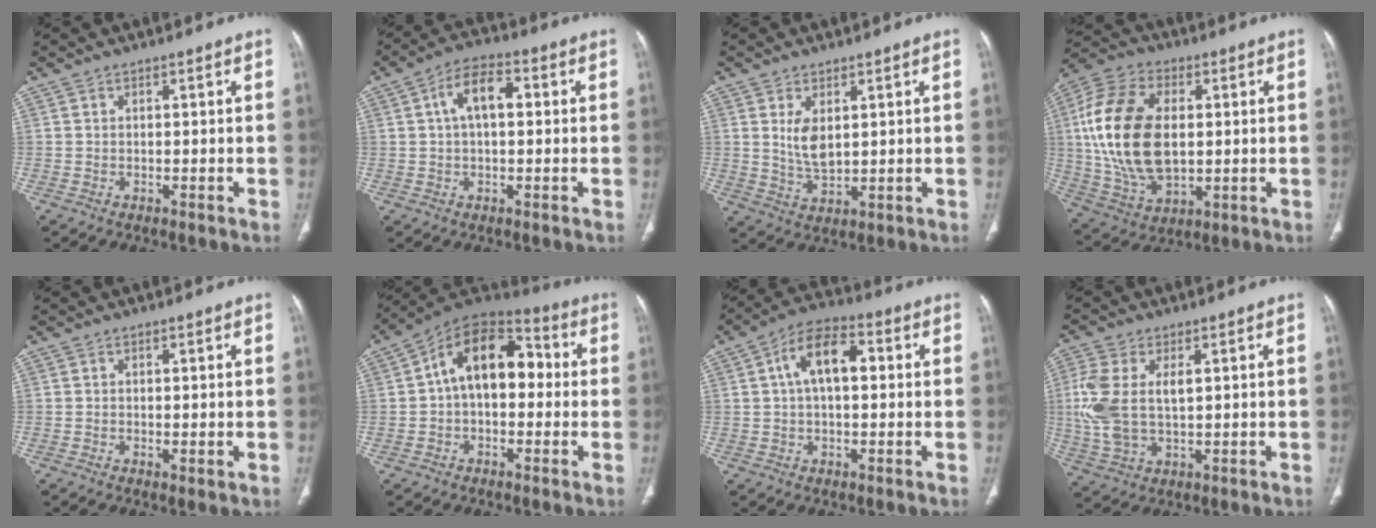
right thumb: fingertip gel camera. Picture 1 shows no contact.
{"total": 7.7, "force": [1.3, 4.2, 6.3], "torque": [-0.106, 0.022, 0.015]}
{"total": 5.6, "force": [1.6, 2.9, 4.5], "torque": [-0.077, -0.015, 0.042]}
{"total": 21.2, "force": [1.9, 12.7, 16.9], "torque": [-0.335, -0.005, 0.040]}
{"total": 1.1, "force": [-0.2, 0.3, 1.0], "torque": [-0.018, -0.007, -0.002]}
{"total": 14.6, "force": [0.9, 9.3, 11.3], "torque": [-0.139, 0.045, 0.000]}
{"total": 10.0, "force": [1.8, 5.4, 8.2], "torque": [-0.135, 0.026, 0.021]}
{"total": 11.0, "force": [1.9, 6.1, 9.0], "torque": [-0.218, 0.002, 0.043]}